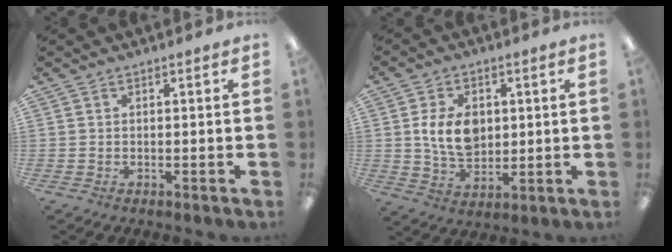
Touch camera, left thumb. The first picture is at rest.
{"total": 9.7, "force": [1.8, 7.0, 6.5], "torque": [-0.135, 0.006, 0.032]}